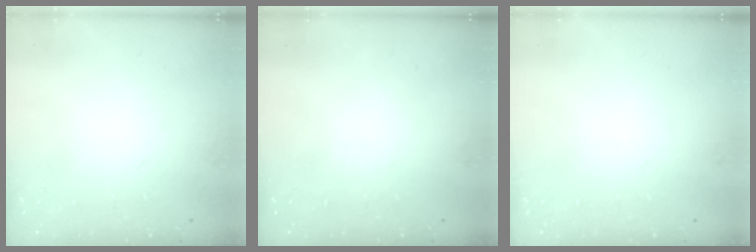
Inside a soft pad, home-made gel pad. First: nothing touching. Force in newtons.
{"total": 0.0}
{"total": 0.0}